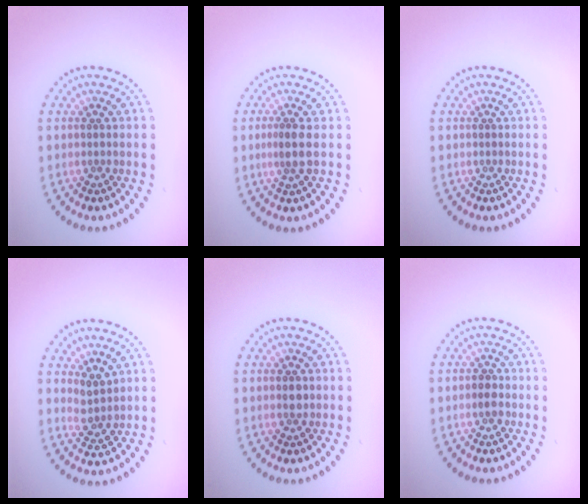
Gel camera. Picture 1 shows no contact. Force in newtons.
{"total": 2.1, "press": 1.6, "slide": 1.4}
{"total": 0.0}
{"total": 2.0, "press": 1.6, "slide": 1.2}
{"total": 1.1, "press": 1.1, "slide": 0.1}
{"total": 1.3, "press": 1.3, "slide": 0.4}